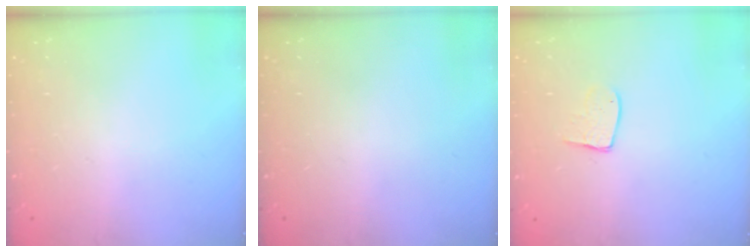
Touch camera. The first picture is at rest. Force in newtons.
{"total": 0.0}
{"total": 7.9, "press": 7.9, "slide": 0.4}